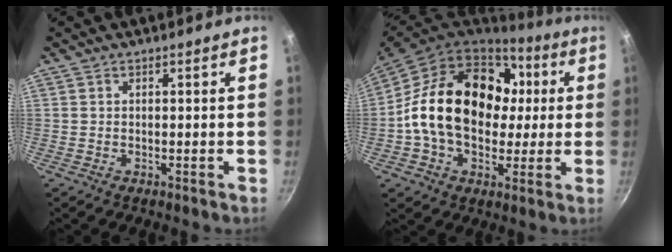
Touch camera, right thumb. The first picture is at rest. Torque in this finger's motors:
{"motor_torque": [1.46, 3.55, 2.14, -0.44, 0.29]}